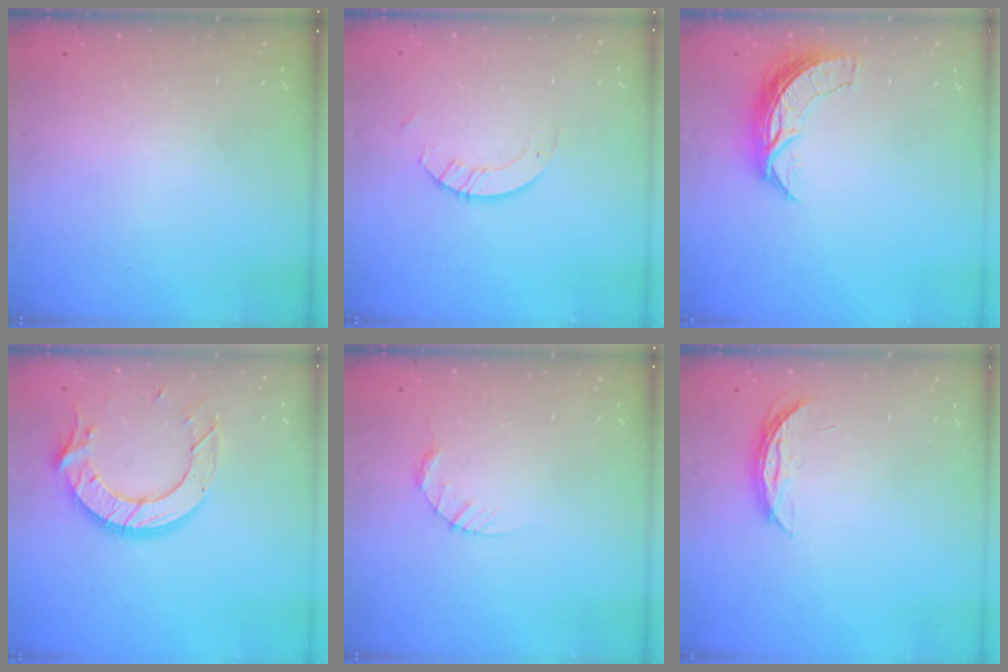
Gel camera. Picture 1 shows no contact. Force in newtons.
{"total": 2.6, "press": 2.6, "slide": 0.2}
{"total": 7.4, "press": 7.3, "slide": 0.5}
{"total": 13.4, "press": 13.3, "slide": 0.8}
{"total": 3.4, "press": 3.4, "slide": 0.4}
{"total": 4.2, "press": 4.2, "slide": 0.5}